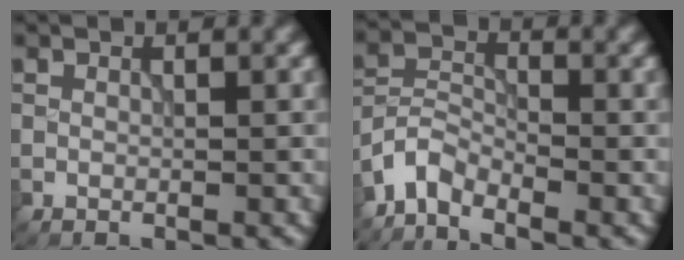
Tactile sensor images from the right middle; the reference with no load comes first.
{"total": 3.1, "force": [-2.7, 1.1, 1.0], "torque": [-0.021, 0.006, -0.068]}